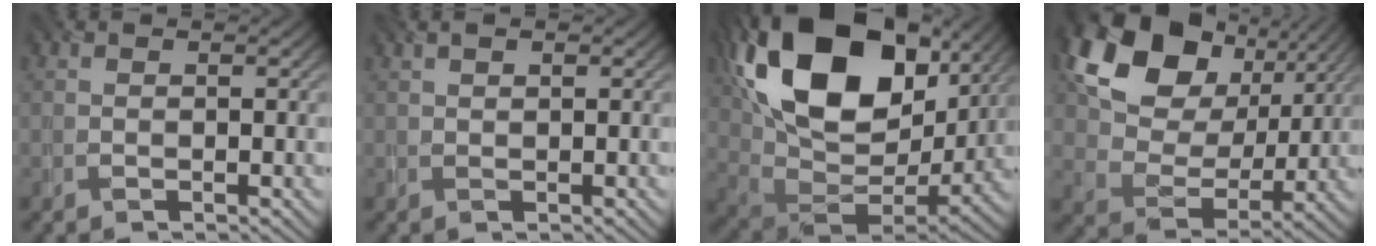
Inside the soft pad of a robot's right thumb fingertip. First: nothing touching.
{"total": 1.6, "force": [1.1, 0.6, 1.0], "torque": [-0.019, 0.007, 0.021]}
{"total": 21.7, "force": [9.5, 13.5, 14.1], "torque": [-0.290, 0.028, 0.170]}
{"total": 16.6, "force": [8.6, 11.2, 8.8], "torque": [-0.190, 0.020, 0.151]}